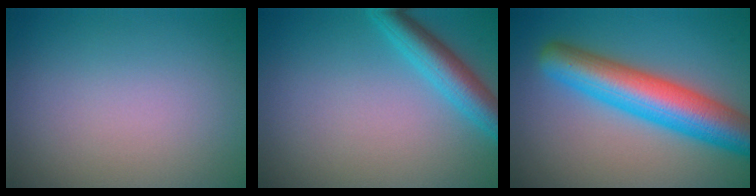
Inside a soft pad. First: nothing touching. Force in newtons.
{"total": 3.9, "press": 3.9, "slide": 0.1}
{"total": 8.4, "press": 8.4, "slide": 0.3}